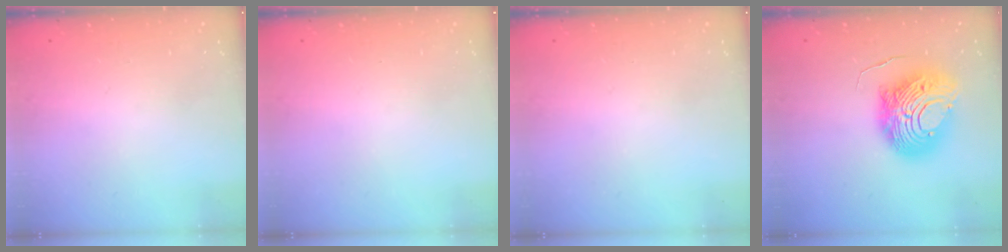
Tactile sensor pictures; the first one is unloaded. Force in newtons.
{"total": 0.0}
{"total": 0.0}
{"total": 15.3, "press": 15.2, "slide": 1.6}